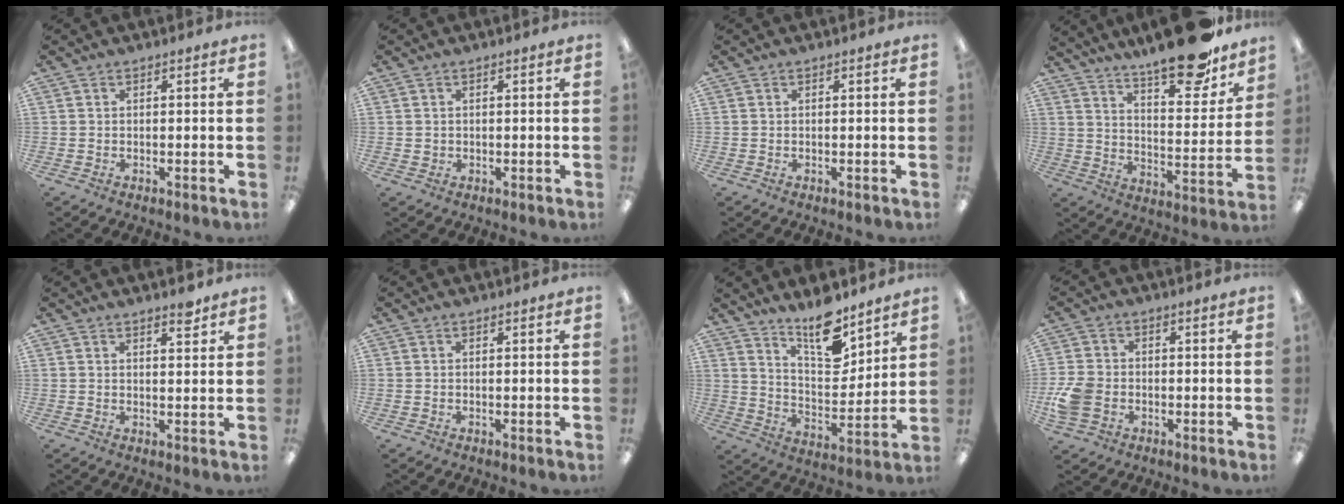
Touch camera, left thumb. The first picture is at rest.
{"total": 0.9, "force": [0.0, 0.9, 0.3], "torque": [-0.007, 0.005, -0.002]}
{"total": 0.0}
{"total": 17.6, "force": [14.7, 4.5, 8.6], "torque": [-0.132, -0.101, 0.248]}
{"total": 3.2, "force": [2.7, 0.7, 1.7], "torque": [-0.013, -0.017, 0.042]}
{"total": 0.0}
{"total": 13.5, "force": [10.3, 5.2, 6.9], "torque": [-0.107, -0.069, 0.182]}
{"total": 7.5, "force": [-2.1, 5.7, 4.4], "torque": [-0.094, 0.015, -0.036]}